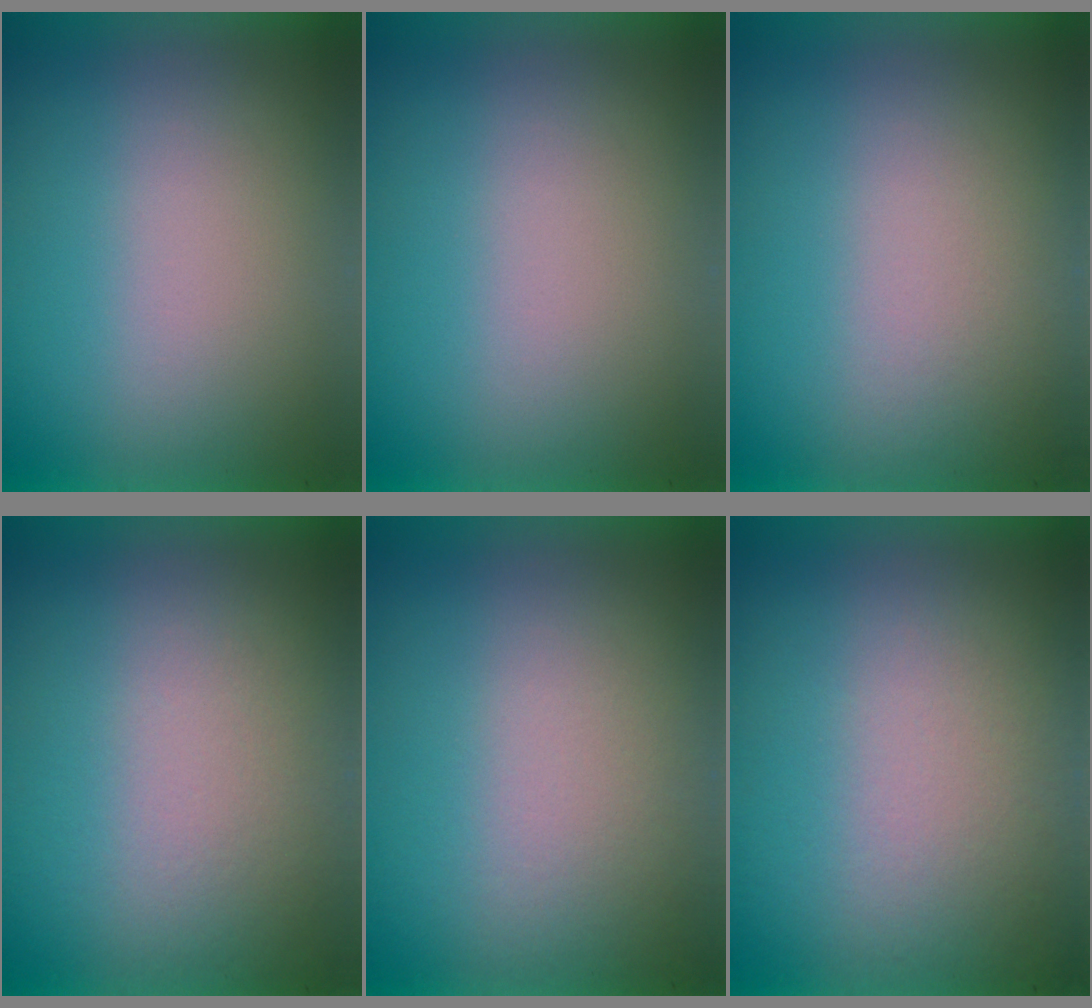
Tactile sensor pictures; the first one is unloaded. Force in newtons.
{"total": 0.0}
{"total": 2.0}
{"total": 4.1}
{"total": 2.3}
{"total": 4.4}